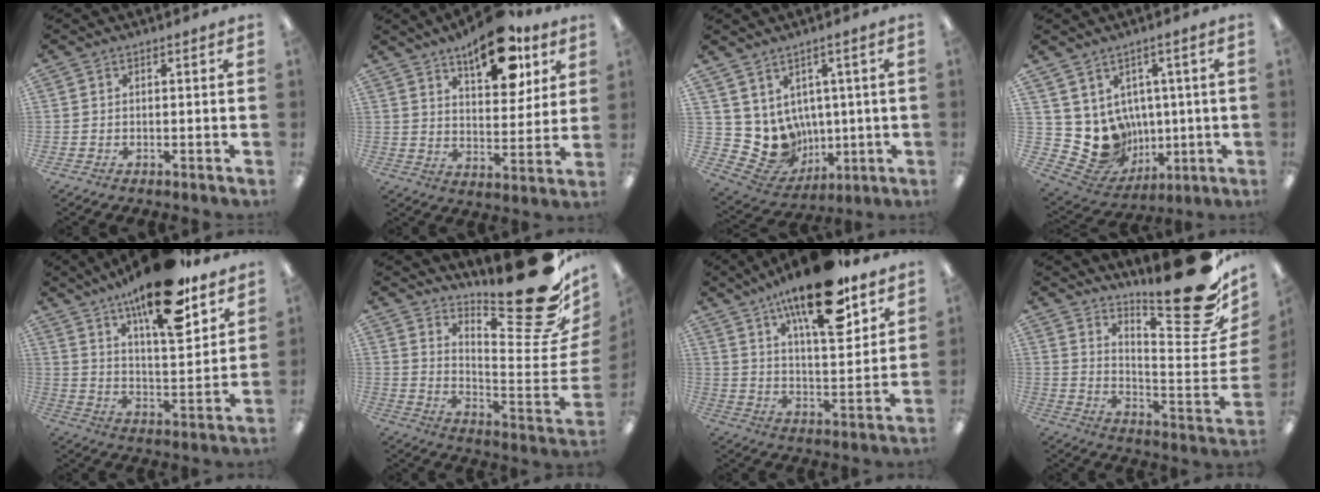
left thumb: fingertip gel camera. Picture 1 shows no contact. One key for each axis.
{"total": 15.4, "fx": 10.5, "fy": 6.6, "fz": 9.2, "tx": -0.115, "ty": -0.054, "tz": 0.174}
{"total": 9.0, "fx": 2.6, "fy": 8.0, "fz": 3.0, "tx": -0.088, "ty": -0.043, "tz": 0.068}
{"total": 11.0, "fx": 0.9, "fy": 10.1, "fz": 4.2, "tx": -0.100, "ty": -0.040, "tz": 0.034}
{"total": 20.3, "fx": 14.5, "fy": 6.2, "fz": 12.7, "tx": -0.200, "ty": -0.090, "tz": 0.238}
{"total": 25.5, "fx": 17.3, "fy": 7.1, "fz": 17.4, "tx": -0.197, "ty": -0.143, "tz": 0.282}
{"total": 21.5, "fx": 14.2, "fy": 7.4, "fz": 14.4, "tx": -0.225, "ty": -0.076, "tz": 0.229}
{"total": 24.1, "fx": 16.6, "fy": 6.3, "fz": 16.4, "tx": -0.204, "ty": -0.128, "tz": 0.267}